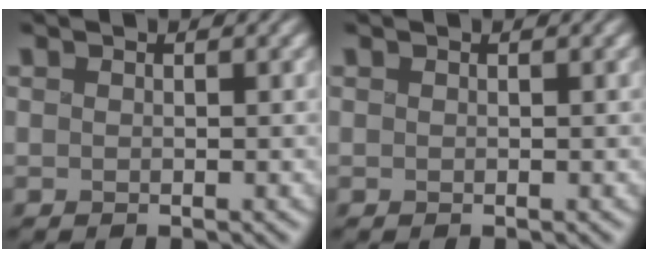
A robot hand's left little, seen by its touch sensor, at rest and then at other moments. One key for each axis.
{"total": 0.0}